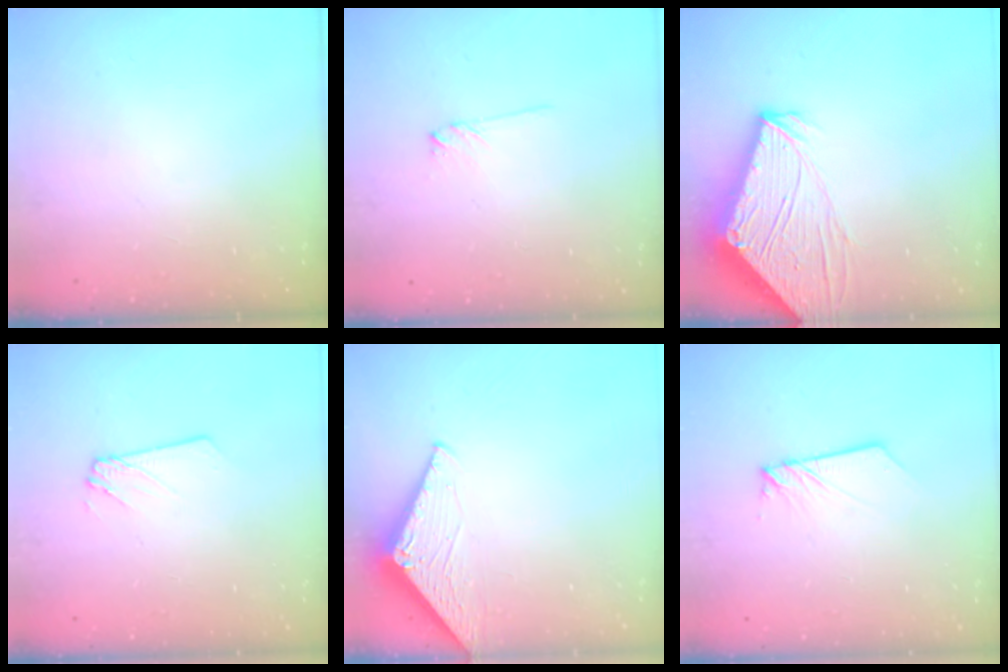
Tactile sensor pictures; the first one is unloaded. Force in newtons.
{"total": 3.6, "press": 3.5, "slide": 0.5}
{"total": 13.1, "press": 13.0, "slide": 1.8}
{"total": 2.4, "press": 2.4, "slide": 0.2}
{"total": 3.1, "press": 3.1, "slide": 0.2}
{"total": 3.0, "press": 3.0, "slide": 0.4}